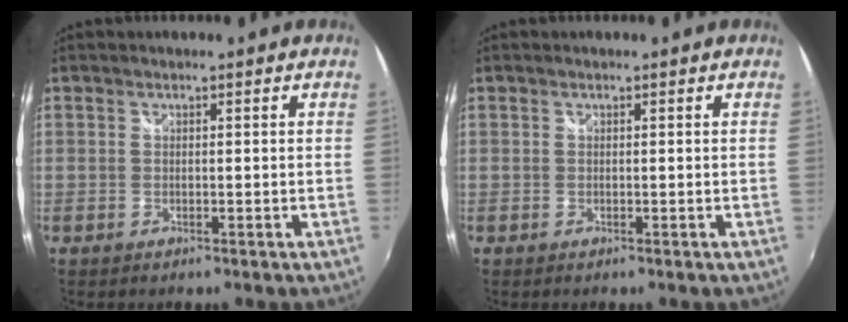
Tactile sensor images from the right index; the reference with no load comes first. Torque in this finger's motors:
{"motor_torque": [-0.02, -0.01, 0.01, 0.01]}